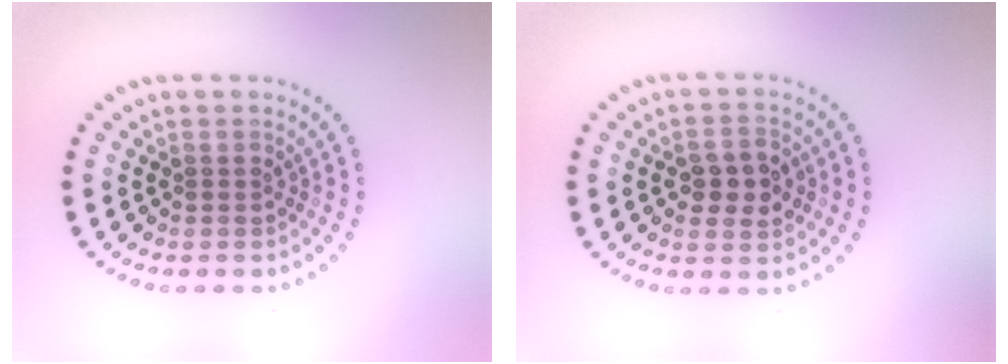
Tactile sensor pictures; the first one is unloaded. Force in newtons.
{"total": 3.0, "press": 3.0, "slide": 0.2}